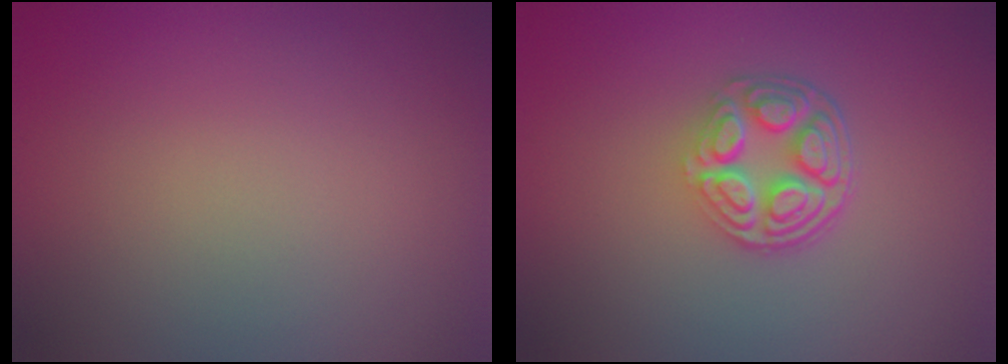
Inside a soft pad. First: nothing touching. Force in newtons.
{"total": 5.2, "press": 3.8, "slide": 3.6}